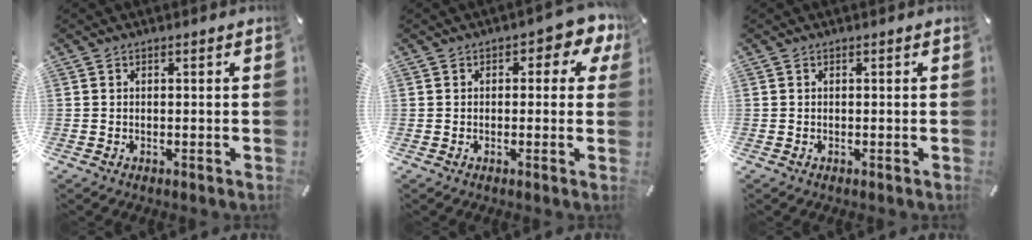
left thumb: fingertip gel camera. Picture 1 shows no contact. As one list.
[{"total": 4.7, "force": [1.3, 3.0, 3.4], "torque": [-0.039, -0.001, 0.016]}, {"total": 0.0}]